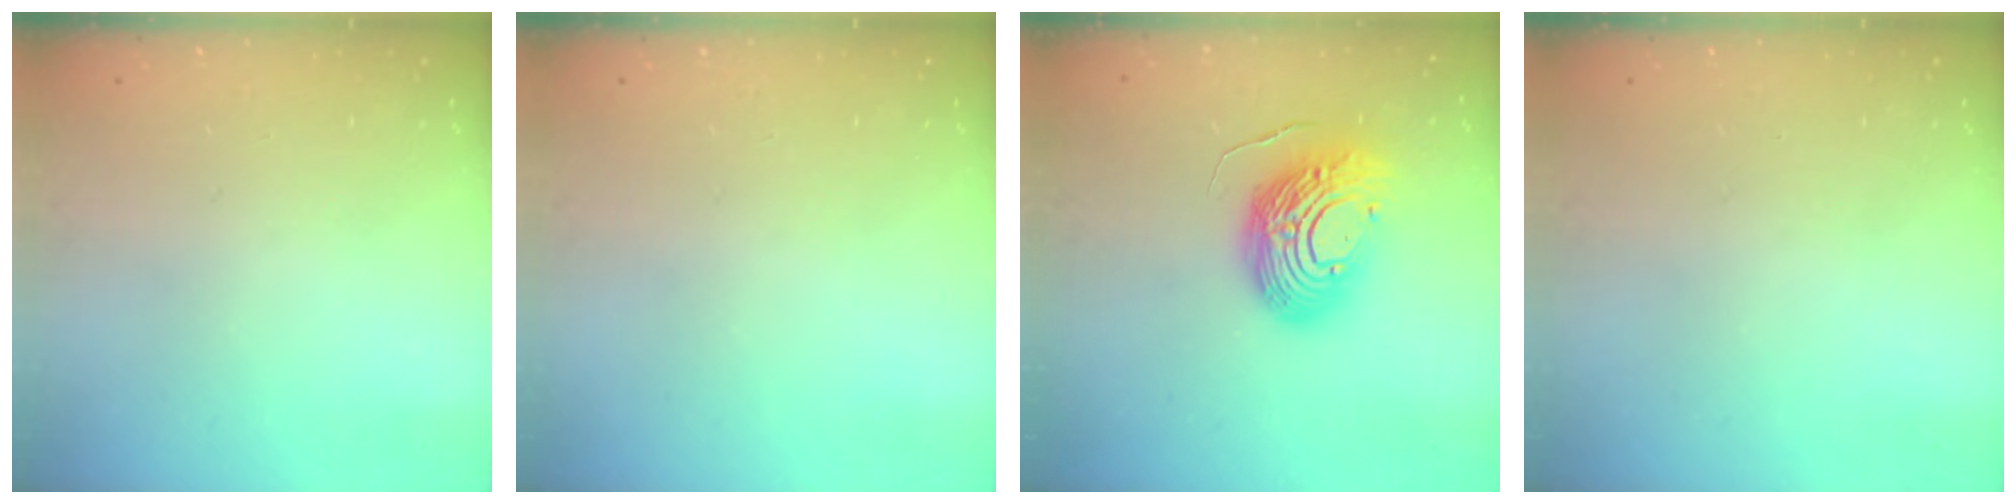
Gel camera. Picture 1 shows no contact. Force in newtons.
{"total": 0.0}
{"total": 17.7, "press": 17.6, "slide": 1.6}
{"total": 0.0}